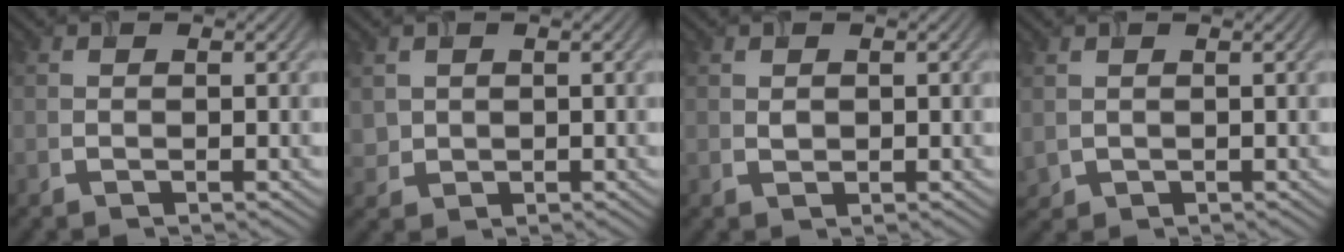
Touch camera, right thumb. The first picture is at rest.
{"total": 1.7, "force": [0.6, 1.6, 0.3], "torque": [-0.016, -0.006, 0.013]}
{"total": 0.7, "force": [0.2, 0.6, 0.3], "torque": [-0.008, -0.002, 0.004]}
{"total": 1.2, "force": [0.2, 1.0, 0.5], "torque": [-0.019, -0.005, 0.010]}